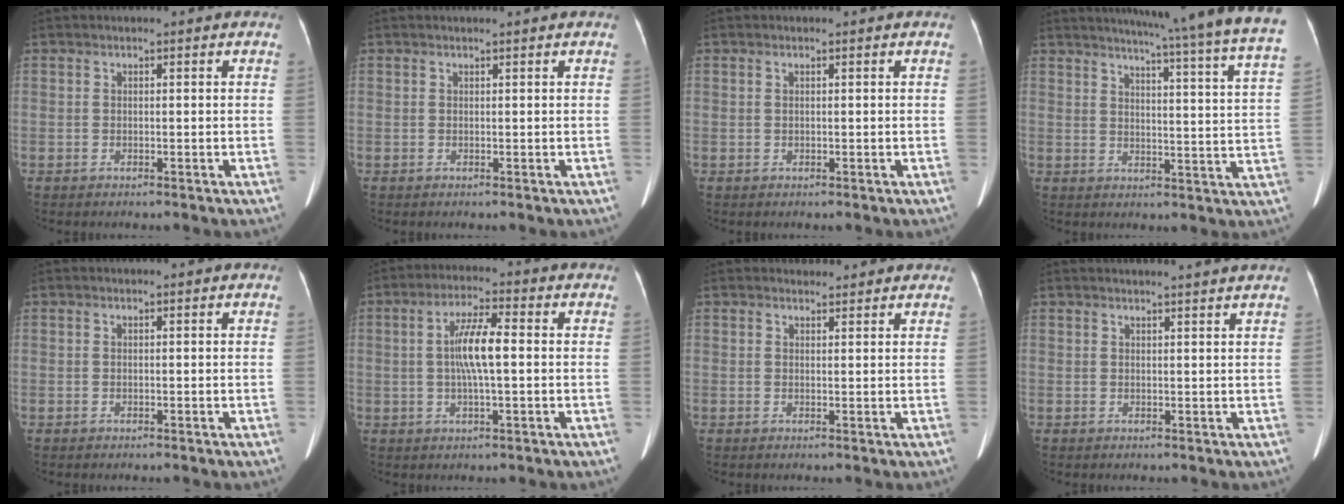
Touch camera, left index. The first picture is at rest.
{"total": 0.7, "force": [0.6, -0.1, 0.3], "torque": [-0.006, 0.004, 0.013]}
{"total": 0.6, "force": [0.2, 0.1, 0.5], "torque": [-0.017, 0.002, 0.006]}
{"total": 24.3, "force": [21.3, -1.4, 11.6], "torque": [-0.168, -0.076, 0.248]}
{"total": 0.0}
{"total": 6.8, "force": [0.2, 0.9, 6.8], "torque": [-0.133, 0.008, 0.000]}
{"total": 3.0, "force": [2.9, 0.9, 0.2], "torque": [-0.005, 0.014, 0.033]}
{"total": 6.1, "force": [5.7, -0.9, 2.2], "torque": [-0.022, 0.012, 0.053]}